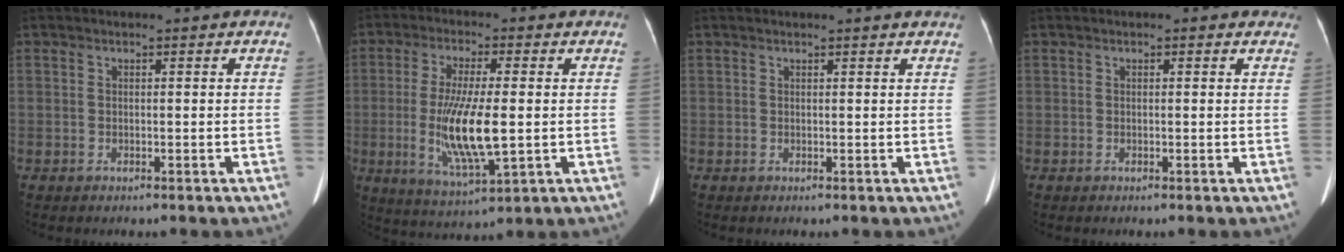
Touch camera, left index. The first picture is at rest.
{"total": 11.1, "force": [-1.0, 2.1, 10.8], "torque": [-0.218, -0.018, -0.015]}
{"total": 2.8, "force": [2.6, -0.2, 1.0], "torque": [-0.016, 0.011, 0.026]}
{"total": 1.2, "force": [0.8, 0.6, 0.6], "torque": [-0.001, 0.004, 0.002]}